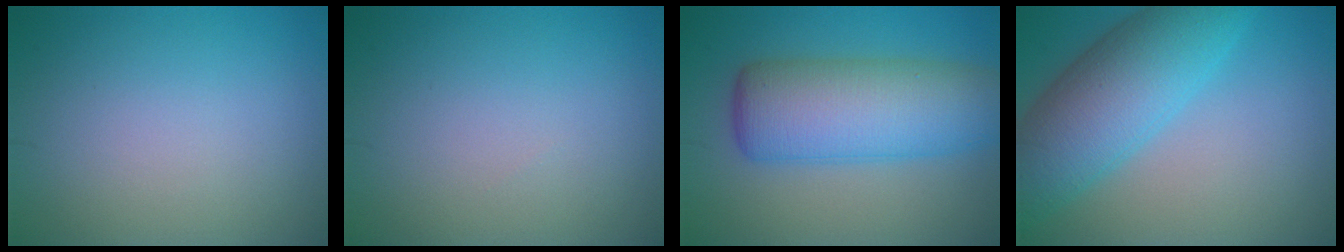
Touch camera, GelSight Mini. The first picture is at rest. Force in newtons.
{"total": 0.0}
{"total": 9.1, "press": 9.1, "slide": 0.5}
{"total": 8.6, "press": 8.6, "slide": 0.3}